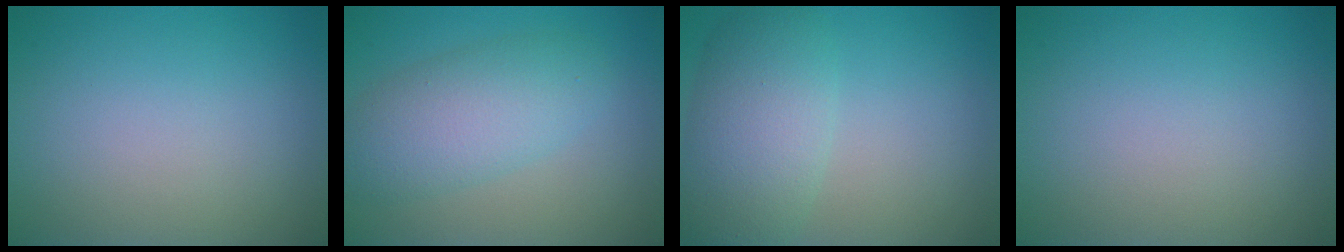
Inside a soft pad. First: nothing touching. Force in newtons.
{"total": 5.1, "press": 5.1, "slide": 0.2}
{"total": 5.9, "press": 5.9, "slide": 0.1}
{"total": 0.0}